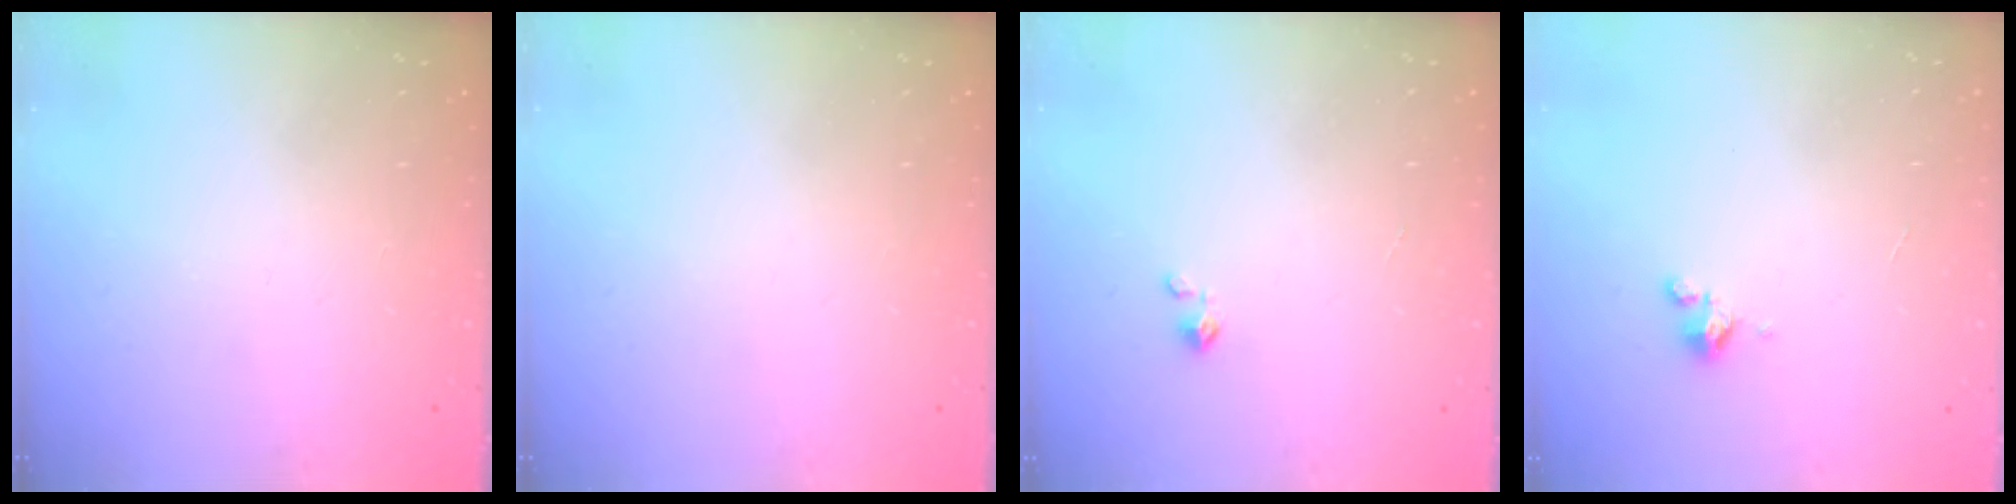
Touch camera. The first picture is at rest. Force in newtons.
{"total": 0.0}
{"total": 2.3, "press": 2.2, "slide": 0.3}
{"total": 1.8, "press": 1.7, "slide": 0.4}